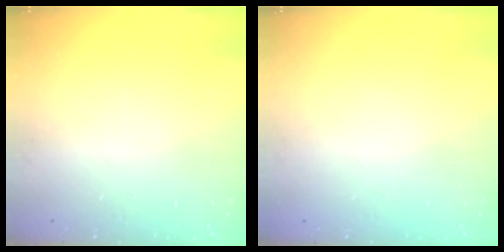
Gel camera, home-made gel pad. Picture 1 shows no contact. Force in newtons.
{"total": 0.0}